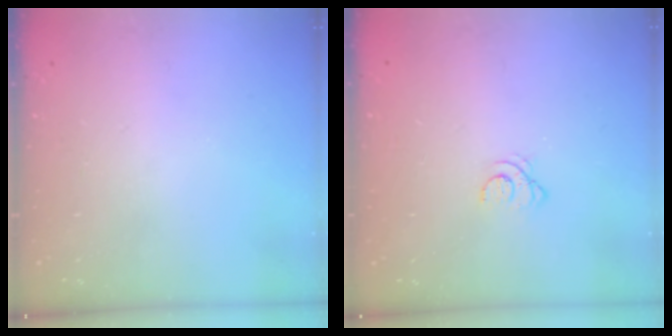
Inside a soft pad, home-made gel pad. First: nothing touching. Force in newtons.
{"total": 2.1, "press": 2.1, "slide": 0.3}